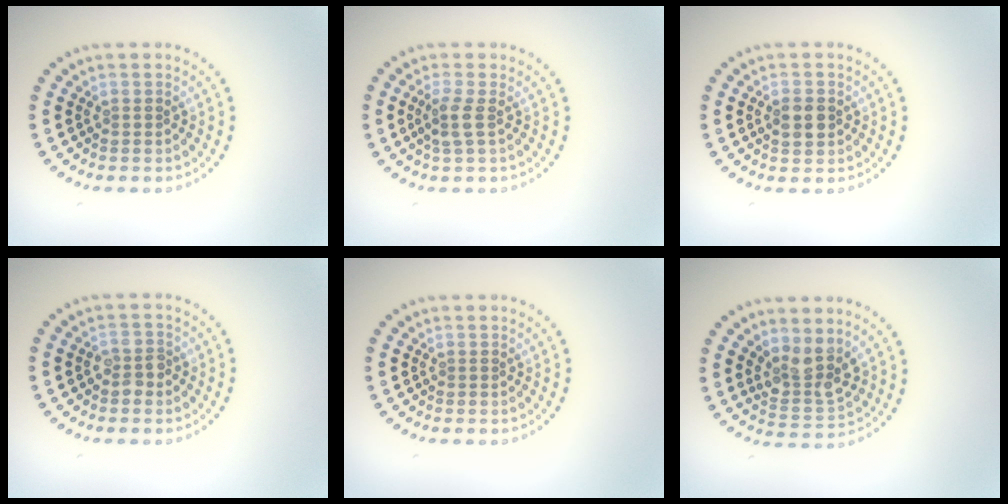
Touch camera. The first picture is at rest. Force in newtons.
{"total": 1.8, "press": 1.5, "slide": 1.0}
{"total": 2.6, "press": 2.6, "slide": 0.1}
{"total": 1.7, "press": 1.6, "slide": 0.4}
{"total": 0.0}
{"total": 3.5, "press": 3.2, "slide": 1.5}